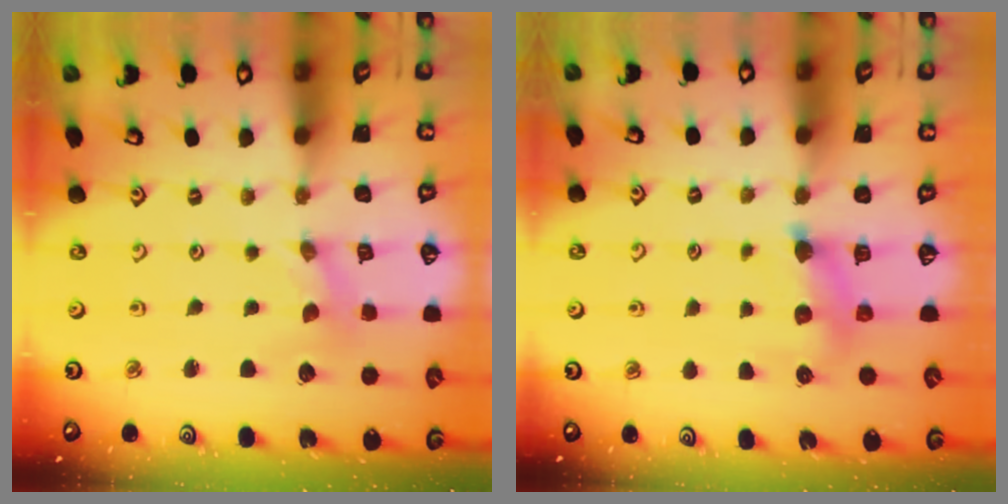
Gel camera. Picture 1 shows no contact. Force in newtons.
{"total": 5.9, "press": 5.9, "slide": 0.2}